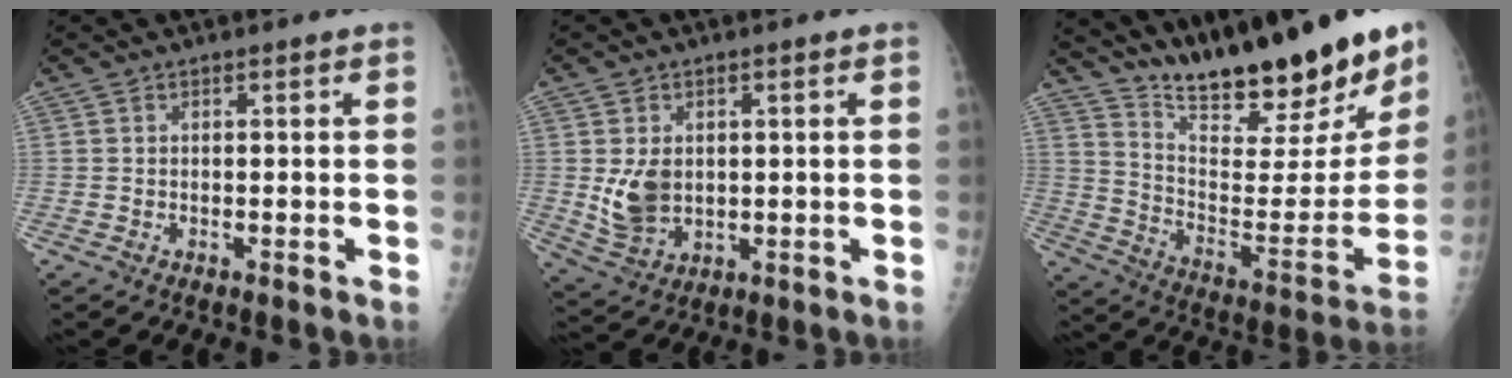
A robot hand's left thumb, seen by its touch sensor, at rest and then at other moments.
{"total": 7.2, "force": [0.6, 5.3, 4.8], "torque": [-0.074, -0.011, 0.027]}
{"total": 26.8, "force": [20.8, 6.6, 15.5], "torque": [-0.206, -0.104, 0.320]}